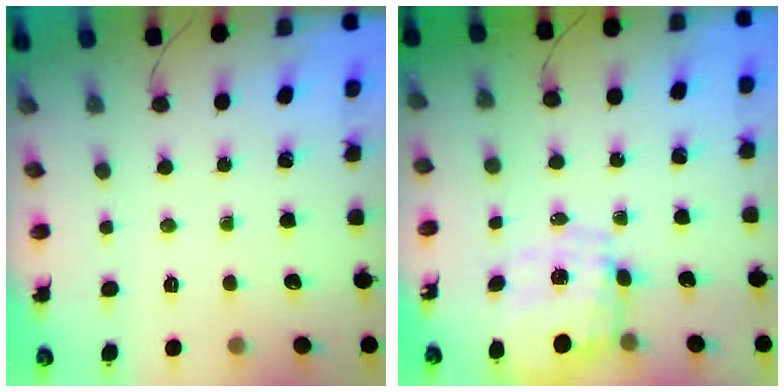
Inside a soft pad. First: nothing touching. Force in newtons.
{"total": 3.9, "press": 3.5, "slide": 1.6}